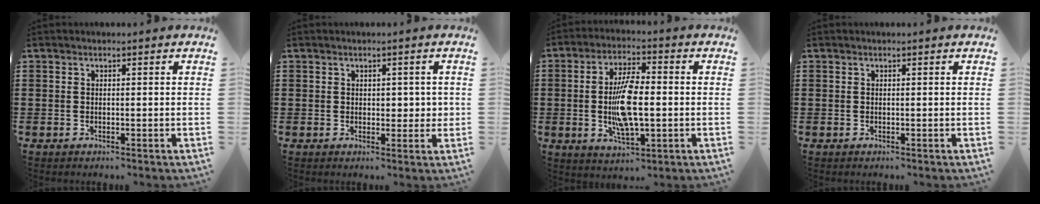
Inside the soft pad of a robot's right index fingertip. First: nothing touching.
{"total": 2.2, "force": [0.6, 1.6, 1.4], "torque": [-0.012, 0.002, 0.006]}
{"total": 9.9, "force": [-0.6, 3.5, 9.2], "torque": [-0.190, -0.004, -0.014]}
{"total": 0.0}